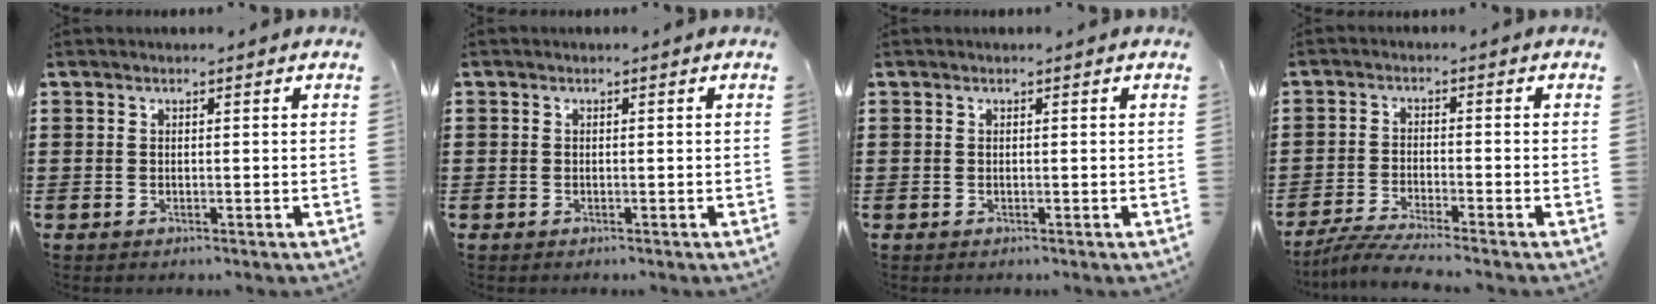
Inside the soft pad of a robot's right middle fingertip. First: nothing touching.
{"total": 0.6, "force": [-0.2, 0.5, 0.0], "torque": [-0.003, 0.002, -0.003]}
{"total": 0.0}
{"total": 4.0, "force": [-3.7, -0.4, 1.5], "torque": [-0.048, -0.017, -0.078]}